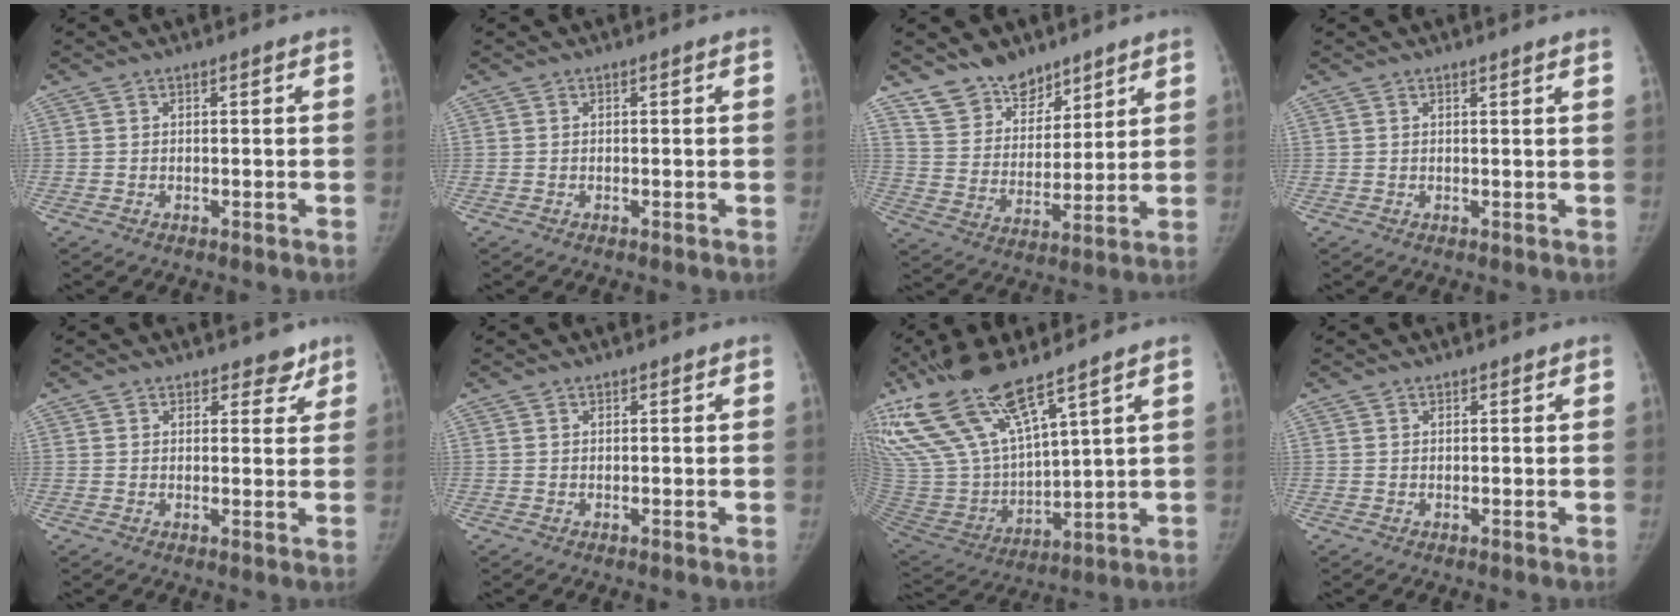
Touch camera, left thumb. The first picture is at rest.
{"total": 0.0}
{"total": 11.9, "force": [9.4, 6.6, 3.2], "torque": [-0.011, -0.063, 0.179]}
{"total": 1.9, "force": [1.6, -0.2, 0.9], "torque": [-0.005, -0.001, 0.020]}
{"total": 4.1, "force": [3.2, 2.5, 0.9], "torque": [0.027, -0.017, 0.042]}
{"total": 0.8, "force": [0.7, 0.4, 0.0], "torque": [0.008, -0.004, 0.009]}
{"total": 21.1, "force": [14.4, 6.1, 14.2], "torque": [-0.280, -0.054, 0.289]}
{"total": 1.1, "force": [0.9, 0.6, 0.1], "torque": [0.012, -0.005, 0.010]}